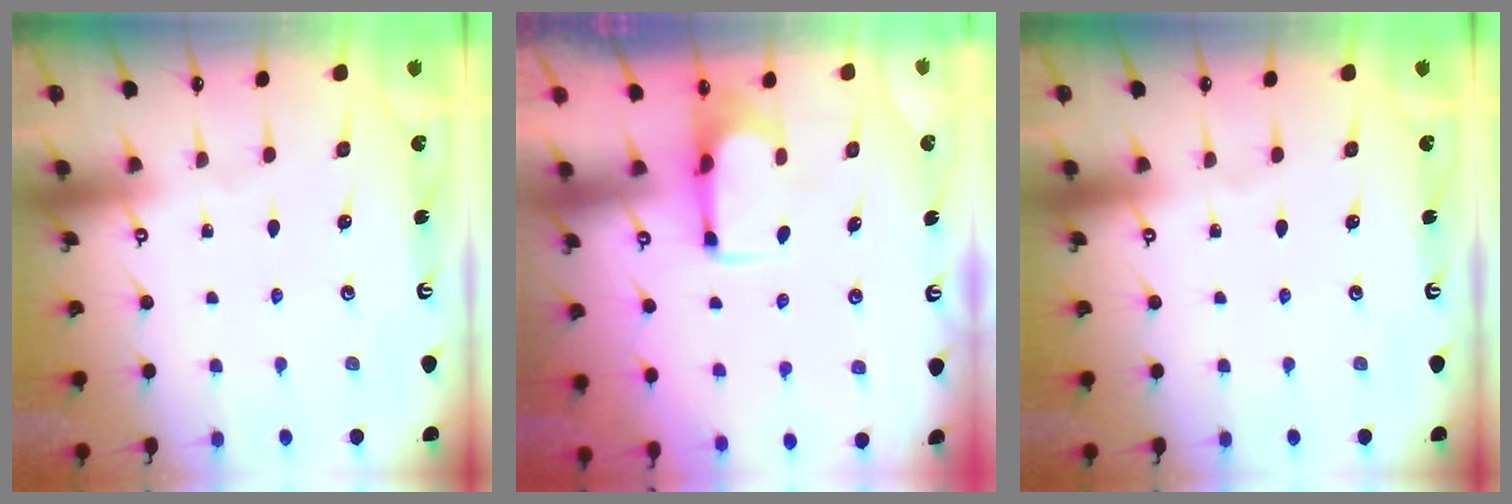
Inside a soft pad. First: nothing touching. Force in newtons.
{"total": 1.7, "press": 1.5, "slide": 0.9}
{"total": 0.0}